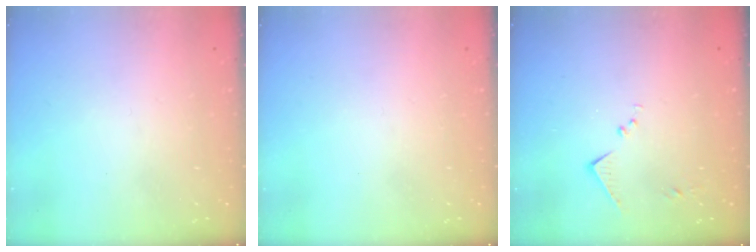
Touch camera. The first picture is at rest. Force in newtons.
{"total": 0.0}
{"total": 6.9, "press": 6.8, "slide": 0.6}